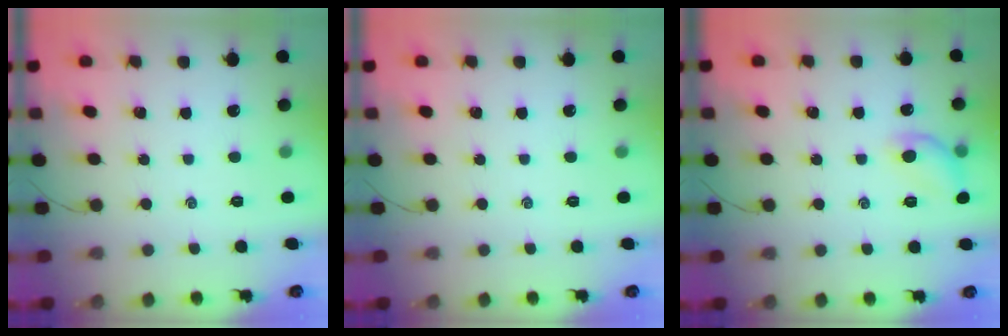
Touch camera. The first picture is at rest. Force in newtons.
{"total": 0.0}
{"total": 8.8, "press": 8.8, "slide": 0.5}